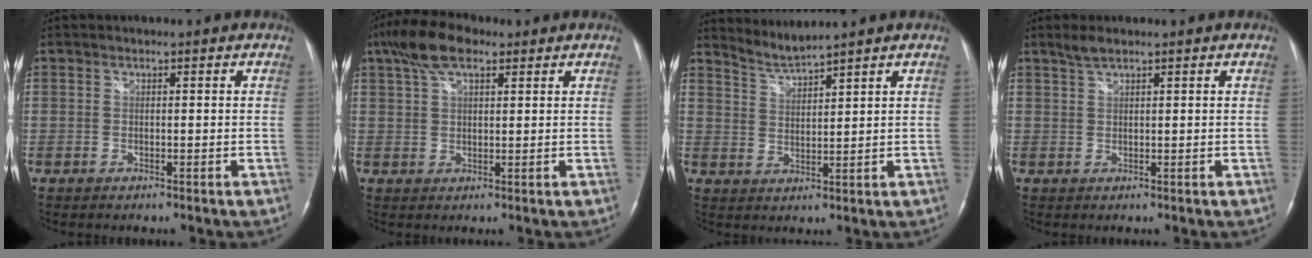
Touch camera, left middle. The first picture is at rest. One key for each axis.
{"total": 7.5, "fx": 4.5, "fy": 3.0, "fz": 5.2, "tx": -0.106, "ty": 0.028, "tz": 0.081}
{"total": 3.7, "fx": 3.5, "fy": -1.3, "fz": -0.1, "tx": -0.006, "ty": -0.010, "tz": 0.077}
{"total": 1.9, "fx": 1.6, "fy": 0.4, "fz": 1.0, "tx": -0.025, "ty": 0.007, "tz": 0.035}